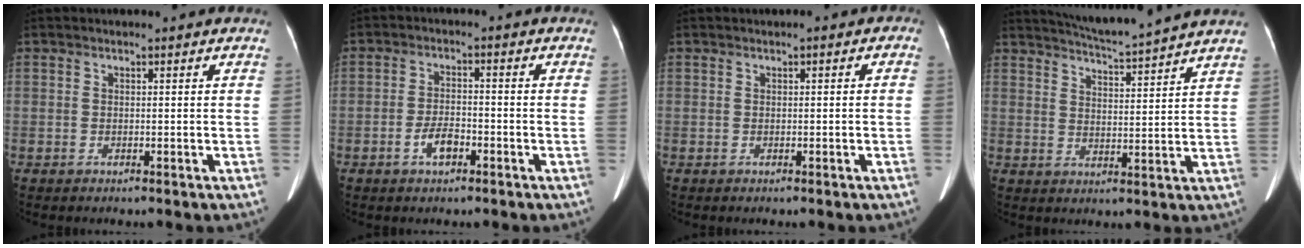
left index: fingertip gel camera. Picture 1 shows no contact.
{"total": 3.7, "force": [-2.0, 1.6, 2.7], "torque": [-0.054, 0.004, -0.037]}
{"total": 0.7, "force": [-0.1, 0.5, 0.5], "torque": [0.002, 0.007, -0.005]}
{"total": 11.1, "force": [10.3, -1.4, 3.9], "torque": [-0.073, 0.002, 0.149]}